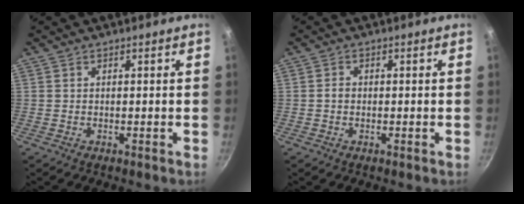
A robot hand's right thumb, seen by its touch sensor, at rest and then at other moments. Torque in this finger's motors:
{"motor_torque": [-0.11, -0.14, 0.53, -0.37, -0.01]}